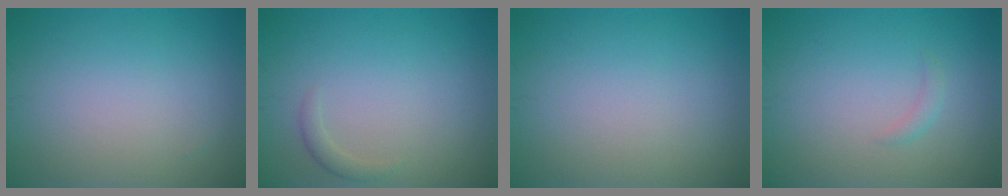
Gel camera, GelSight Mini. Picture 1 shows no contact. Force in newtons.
{"total": 1.0, "press": 1.0, "slide": 0.0}
{"total": 0.0}
{"total": 0.8, "press": 0.8, "slide": 0.0}